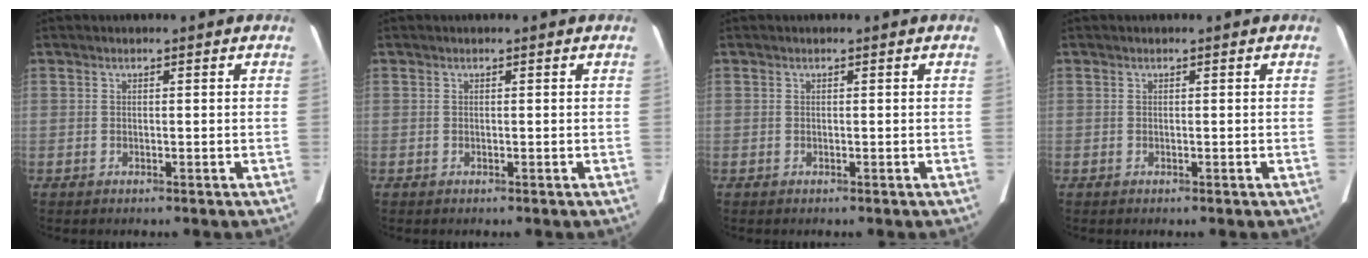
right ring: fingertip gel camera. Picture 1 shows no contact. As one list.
[{"total": 0.0}, {"total": 0.0}, {"total": 0.0}]